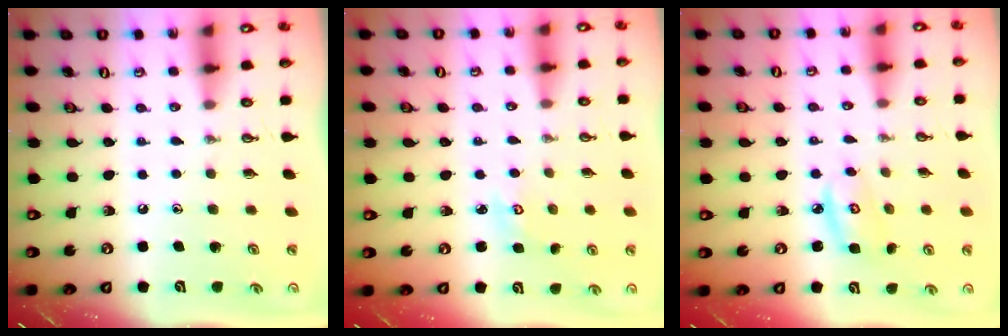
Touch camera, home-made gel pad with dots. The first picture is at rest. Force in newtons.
{"total": 2.8, "press": 2.8, "slide": 0.3}
{"total": 4.2, "press": 4.2, "slide": 0.3}